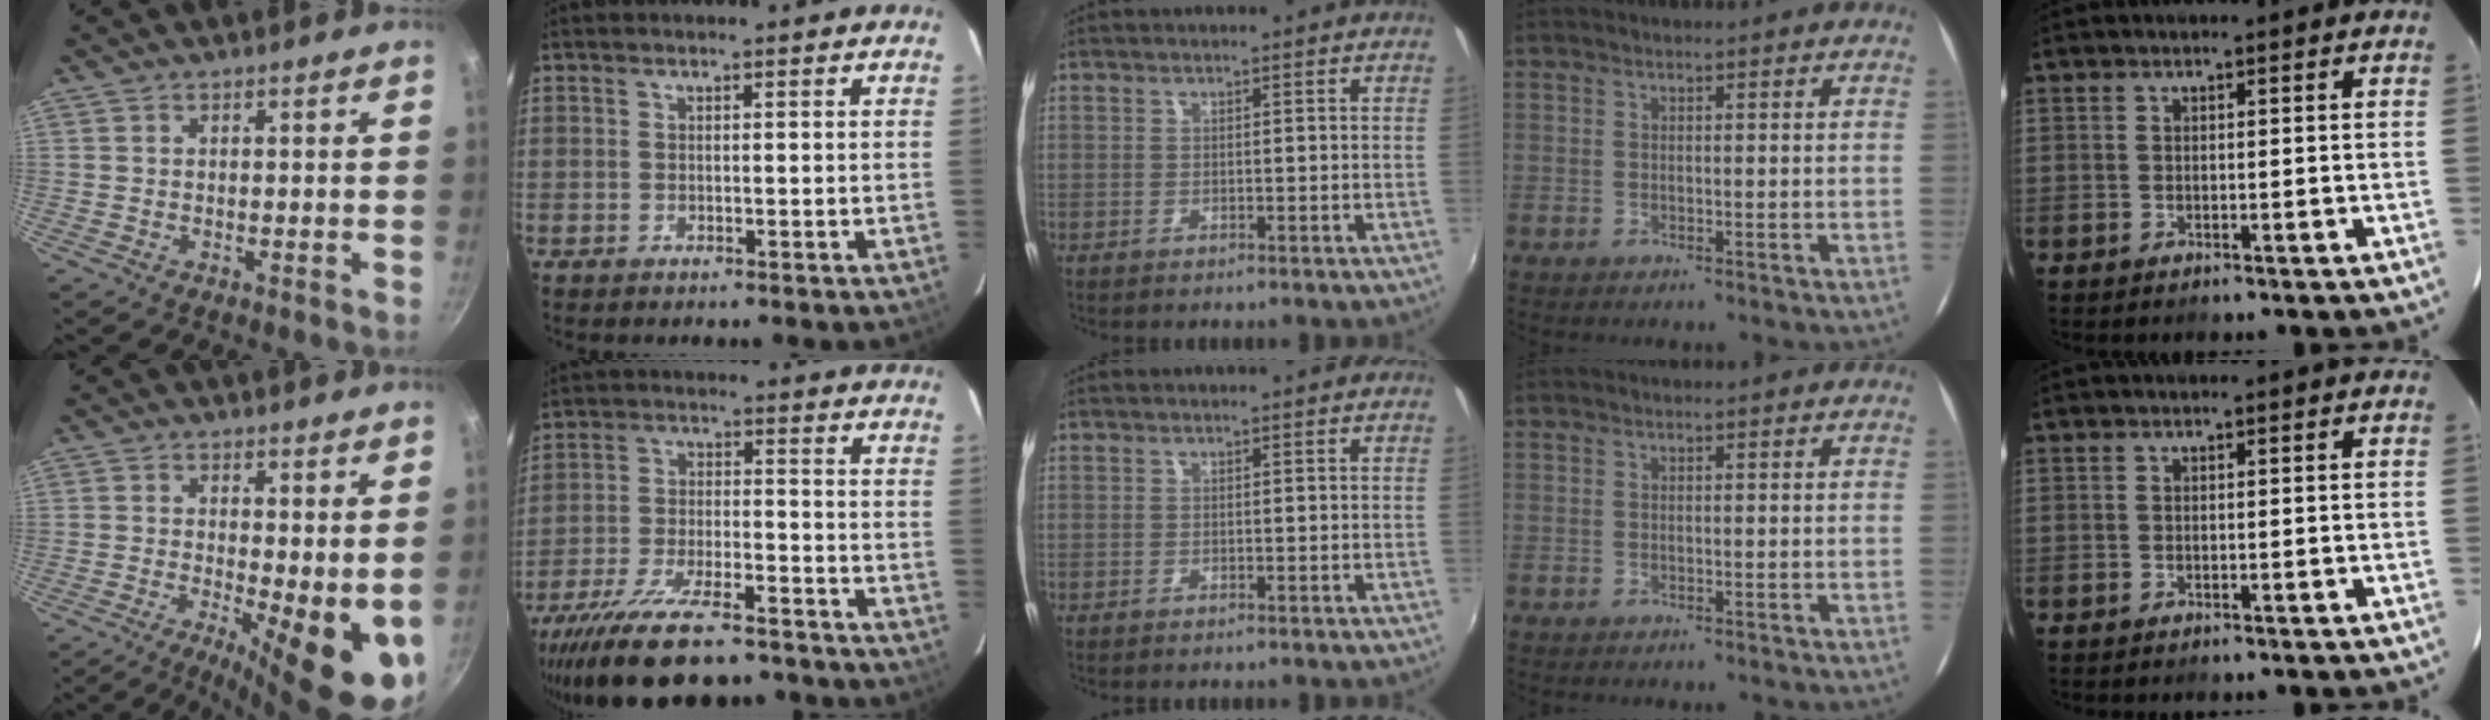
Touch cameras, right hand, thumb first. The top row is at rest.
{"thumb": {"total": 12.7, "force": [-1.9, 3.9, 12.0], "torque": [-0.142, -0.015, -0.020]}, "index": {"total": 22.4, "force": [-18.4, 6.5, 10.9], "torque": [-0.218, -0.034, -0.282]}}